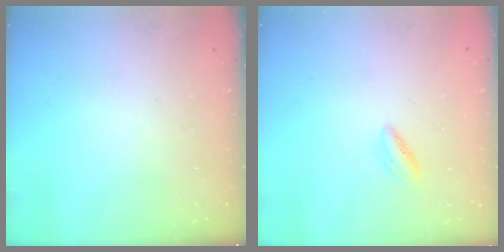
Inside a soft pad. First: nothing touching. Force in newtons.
{"total": 3.5, "press": 3.3, "slide": 1.1}